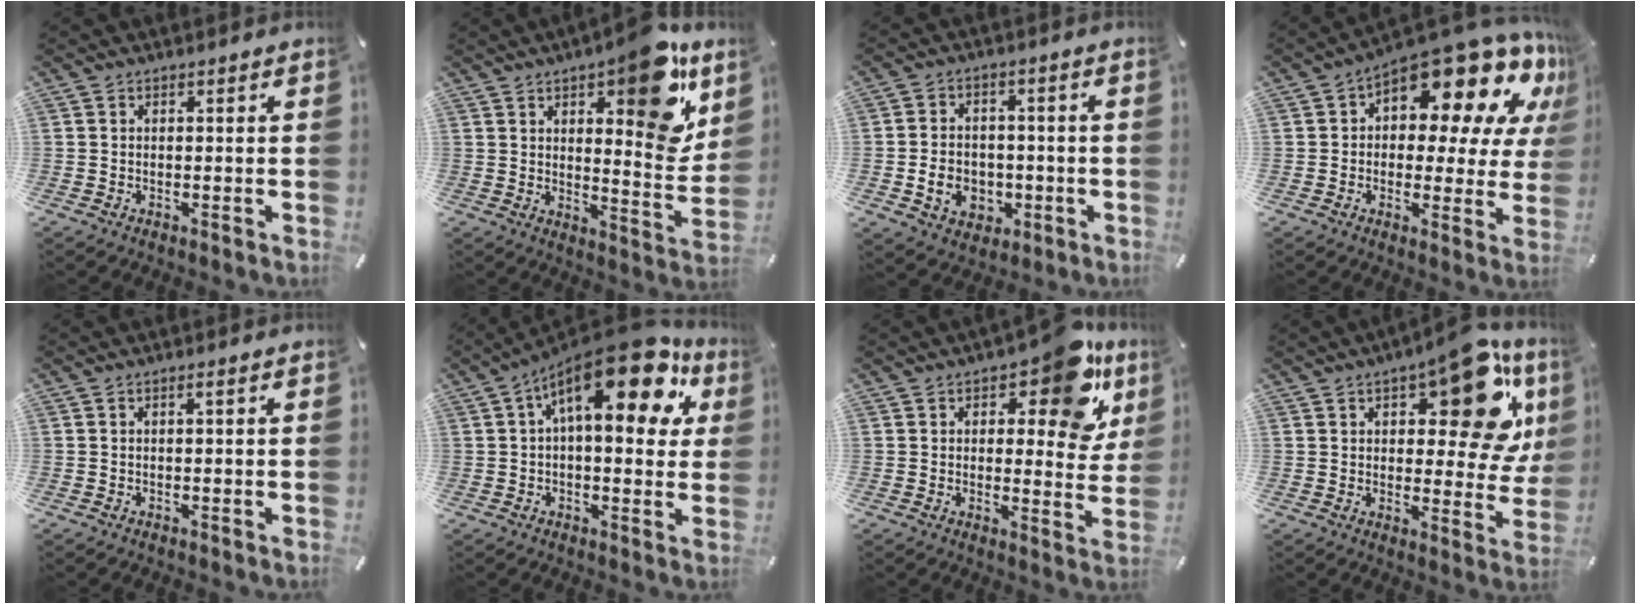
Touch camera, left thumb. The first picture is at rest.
{"total": 16.0, "force": [9.3, 5.7, 11.7], "torque": [-0.136, -0.070, 0.149]}
{"total": 8.2, "force": [-1.8, 6.8, 4.1], "torque": [-0.079, 0.011, -0.031]}
{"total": 17.0, "force": [10.7, 7.7, 10.7], "torque": [-0.146, -0.095, 0.181]}
{"total": 0.8, "force": [0.2, 0.0, 0.8], "torque": [-0.013, 0.001, 0.002]}
{"total": 20.2, "force": [8.6, 8.1, 16.3], "torque": [-0.249, -0.049, 0.135]}
{"total": 14.1, "force": [8.0, 6.2, 9.7], "torque": [-0.115, -0.050, 0.131]}
{"total": 19.8, "force": [9.8, 8.8, 14.8], "torque": [-0.180, -0.064, 0.156]}